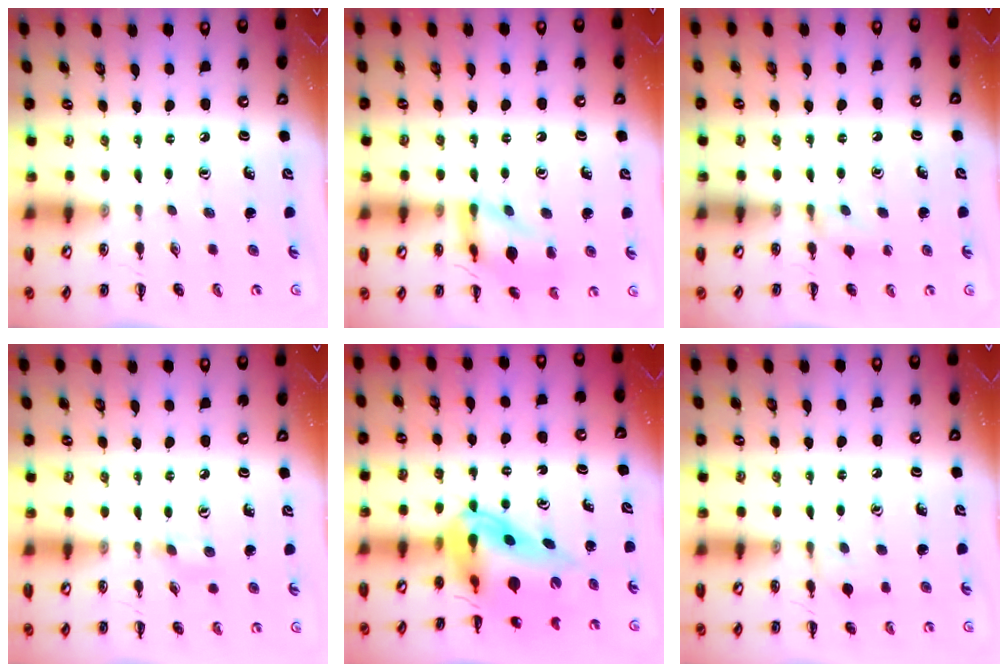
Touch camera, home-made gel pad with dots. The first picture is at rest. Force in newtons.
{"total": 11.7, "press": 11.7, "slide": 1.0}
{"total": 5.5, "press": 5.2, "slide": 1.7}
{"total": 4.5, "press": 4.1, "slide": 1.7}
{"total": 15.2, "press": 14.5, "slide": 4.7}
{"total": 6.2, "press": 5.9, "slide": 1.9}